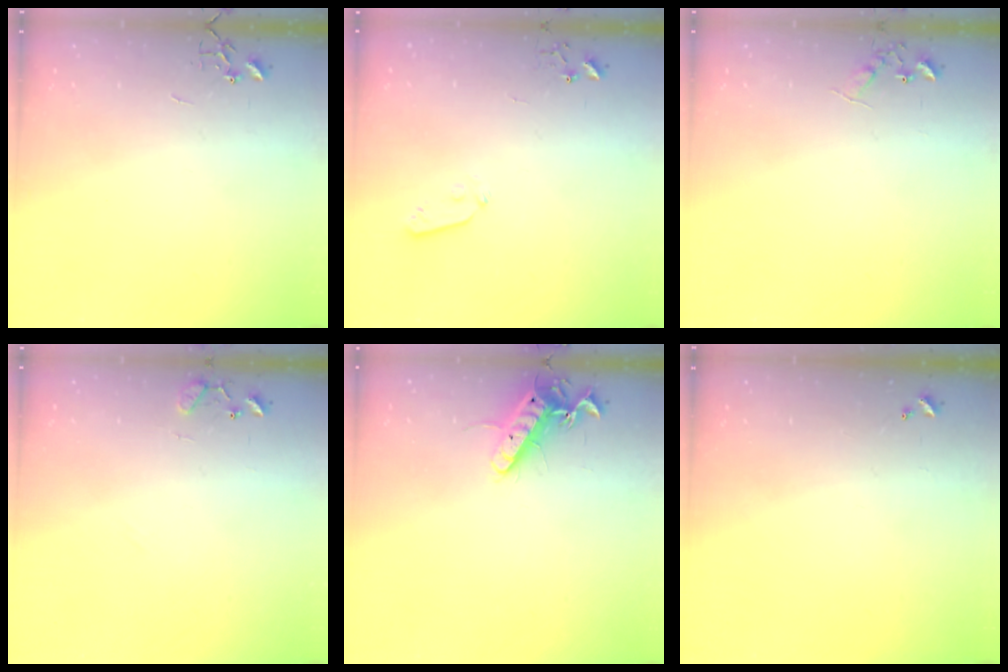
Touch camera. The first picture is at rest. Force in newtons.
{"total": 3.5, "press": 3.3, "slide": 1.0}
{"total": 7.0, "press": 7.0, "slide": 0.8}
{"total": 8.4, "press": 8.4, "slide": 0.7}
{"total": 12.4, "press": 12.4, "slide": 1.1}
{"total": 0.0}